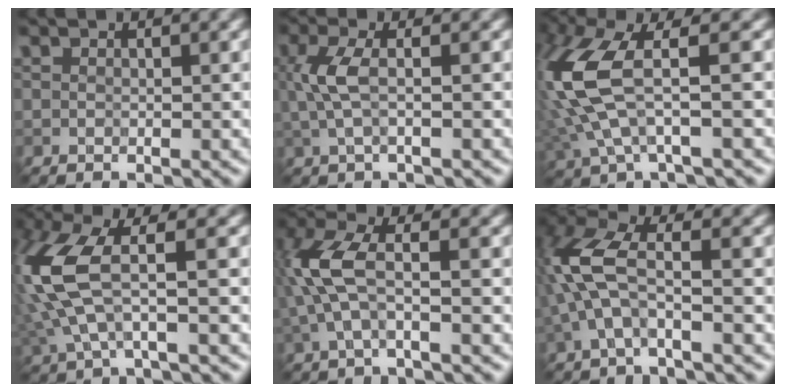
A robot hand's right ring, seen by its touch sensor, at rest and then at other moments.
{"total": 2.6, "force": [0.3, 0.7, 2.5], "torque": [-0.061, 0.010, 0.006]}
{"total": 8.5, "force": [0.8, 3.1, 7.9], "torque": [-0.206, 0.009, 0.016]}
{"total": 7.4, "force": [0.5, 2.6, 6.9], "torque": [-0.186, 0.012, 0.007]}
{"total": 4.7, "force": [-0.1, 1.6, 4.4], "torque": [-0.118, 0.020, -0.007]}
{"total": 5.5, "force": [-1.1, 1.9, 5.0], "torque": [-0.130, 0.025, -0.028]}